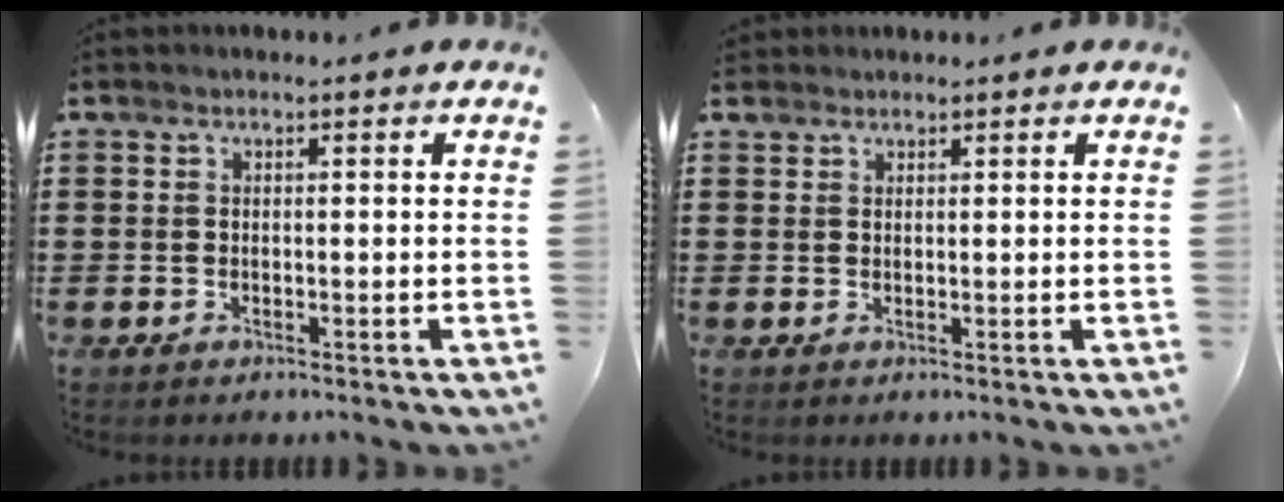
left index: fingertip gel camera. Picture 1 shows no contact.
{"total": 1.2, "force": [1.1, 0.6, 0.1], "torque": [-0.006, 0.002, 0.021]}